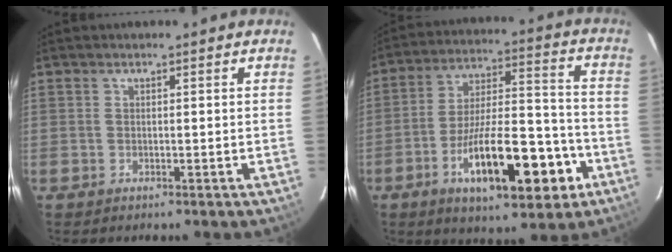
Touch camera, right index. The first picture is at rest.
{"total": 19.2, "force": [-8.6, 6.6, 15.9], "torque": [-0.267, -0.001, -0.125]}